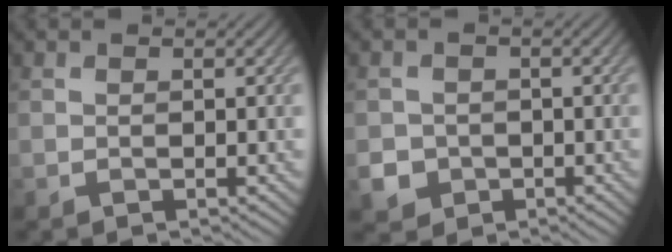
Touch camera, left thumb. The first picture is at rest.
{"total": 3.9, "force": [-1.5, 3.5, 1.0], "torque": [-0.023, -0.008, -0.034]}